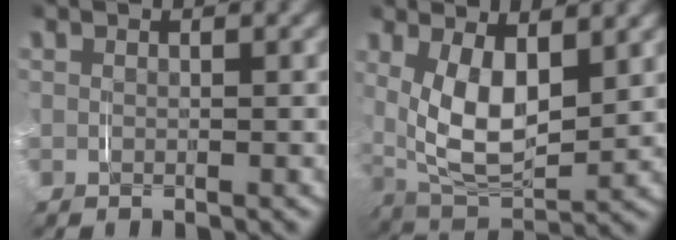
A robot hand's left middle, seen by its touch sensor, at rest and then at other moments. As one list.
[{"total": 7.3, "force": [0.7, 4.3, 5.9], "torque": [-0.127, -0.023, 0.021]}]